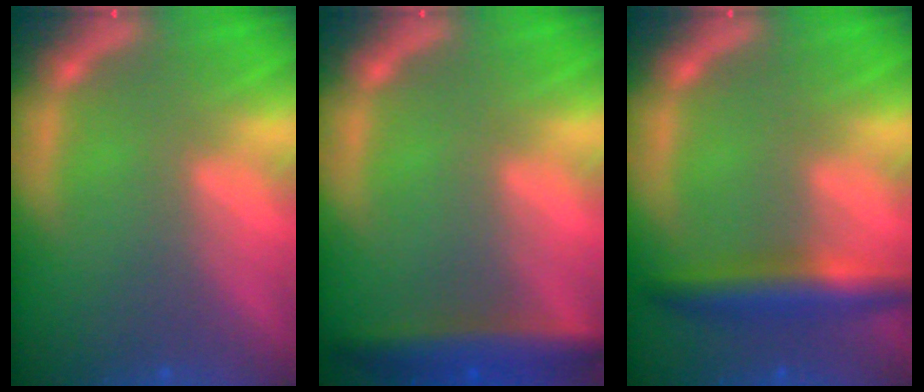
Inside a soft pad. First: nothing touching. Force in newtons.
{"total": 4.5}
{"total": 4.5}